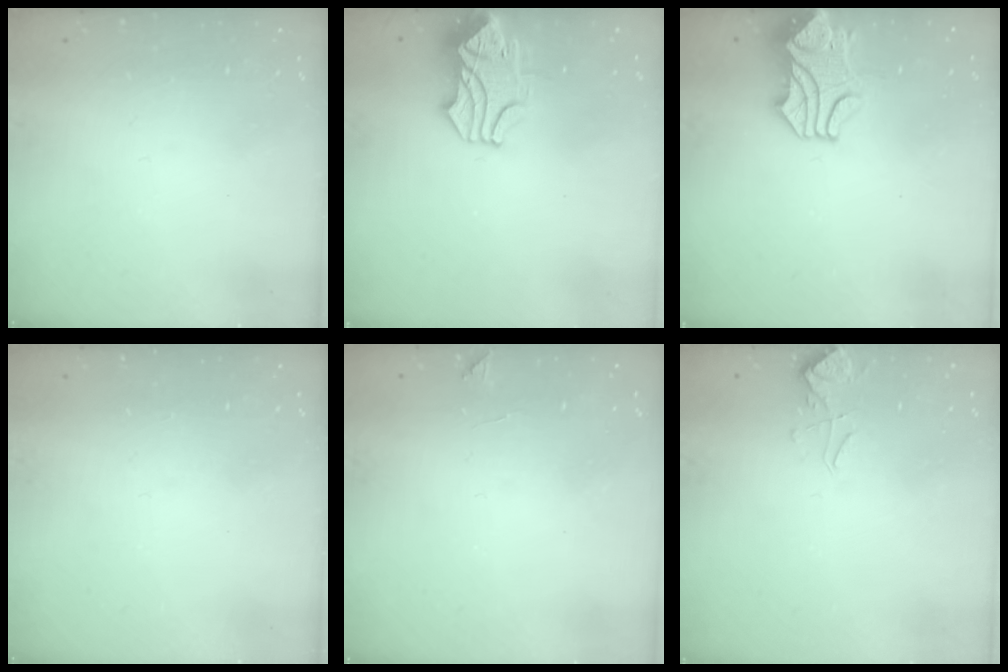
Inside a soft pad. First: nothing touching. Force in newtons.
{"total": 1.7, "press": 1.2, "slide": 1.3}
{"total": 2.0, "press": 1.7, "slide": 1.1}
{"total": 0.0}
{"total": 5.6, "press": 5.5, "slide": 0.5}
{"total": 2.8, "press": 2.8, "slide": 0.5}